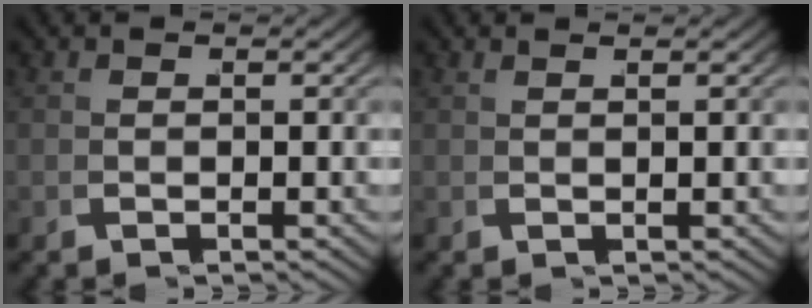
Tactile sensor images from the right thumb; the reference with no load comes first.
{"total": 1.0, "force": [0.8, -0.4, 0.4], "torque": [-0.008, 0.006, 0.014]}